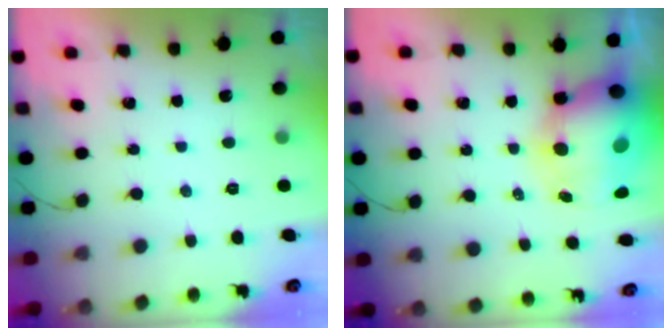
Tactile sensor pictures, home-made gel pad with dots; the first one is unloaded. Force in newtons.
{"total": 12.8, "press": 12.5, "slide": 3.1}